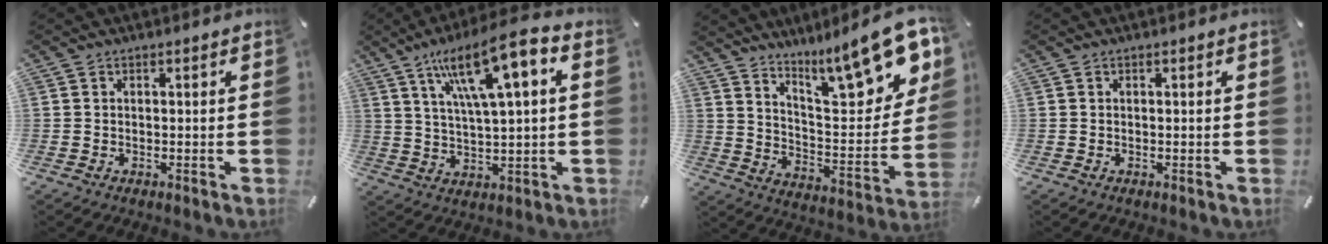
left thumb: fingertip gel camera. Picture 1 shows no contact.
{"total": 14.6, "force": [7.2, 3.7, 12.1], "torque": [-0.214, -0.018, 0.122]}
{"total": 19.5, "force": [14.5, 5.3, 12.0], "torque": [-0.171, -0.112, 0.237]}
{"total": 0.0}